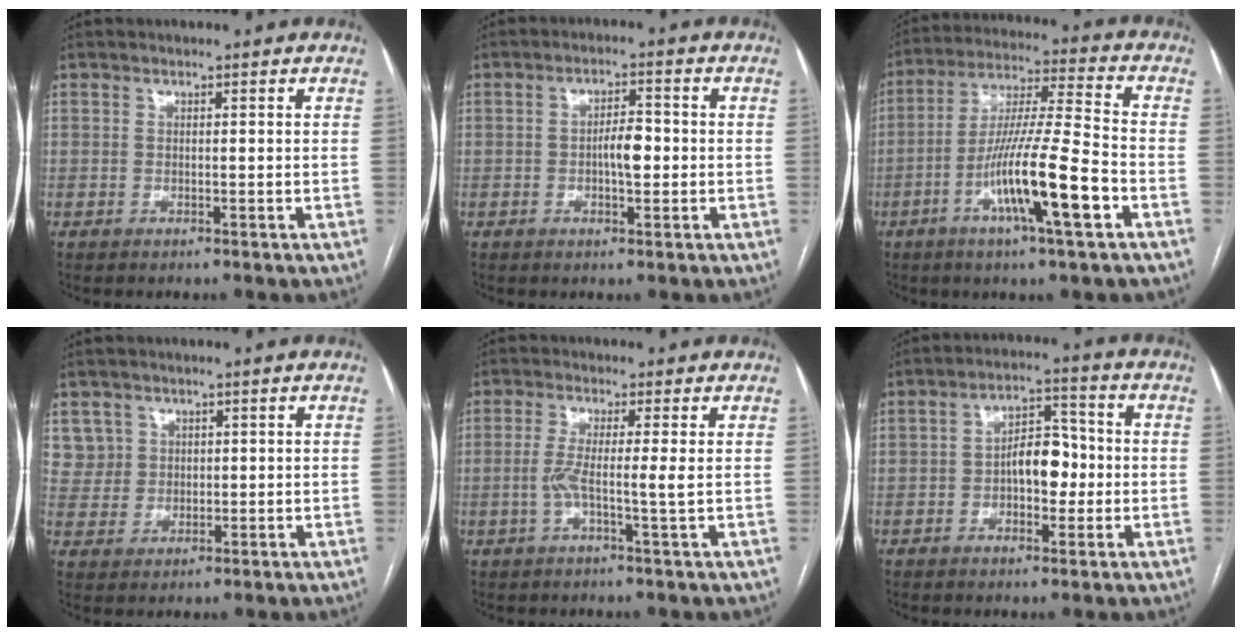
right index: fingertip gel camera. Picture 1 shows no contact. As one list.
[{"total": 3.9, "force": [-0.6, 1.3, 3.7], "torque": [-0.061, 0.006, -0.008]}, {"total": 14.4, "force": [-5.4, 0.1, 13.4], "torque": [-0.245, -0.006, -0.099]}, {"total": 4.5, "force": [2.1, 4.0, -0.3], "torque": [0.020, 0.005, 0.044]}, {"total": 4.0, "force": [-0.4, -0.5, 4.0], "torque": [-0.083, 0.000, -0.010]}, {"total": 6.7, "force": [-1.0, 3.4, 5.7], "torque": [-0.091, 0.023, -0.015]}]